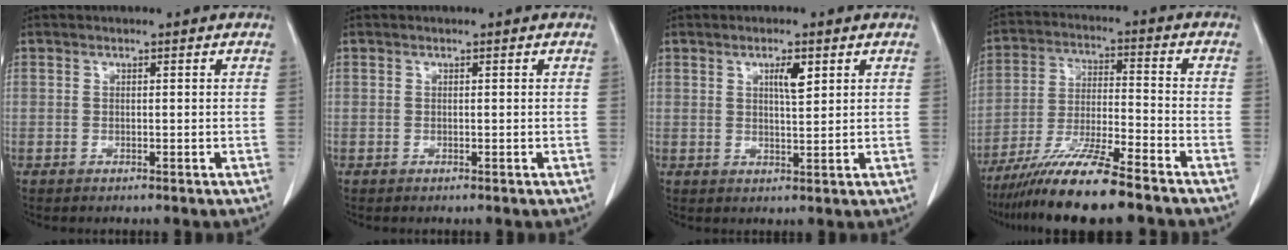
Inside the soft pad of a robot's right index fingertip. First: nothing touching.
{"total": 0.0}
{"total": 3.2, "force": [1.5, 0.6, 2.8], "torque": [-0.048, -0.001, 0.025]}
{"total": 12.7, "force": [-10.0, 0.2, 7.9], "torque": [-0.143, -0.026, -0.177]}